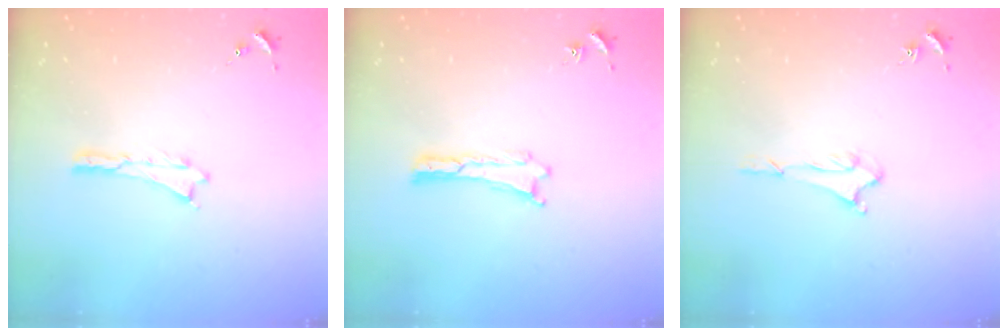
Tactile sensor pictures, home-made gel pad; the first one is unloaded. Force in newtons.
{"total": 0.0}
{"total": 1.5, "press": 1.5, "slide": 0.2}